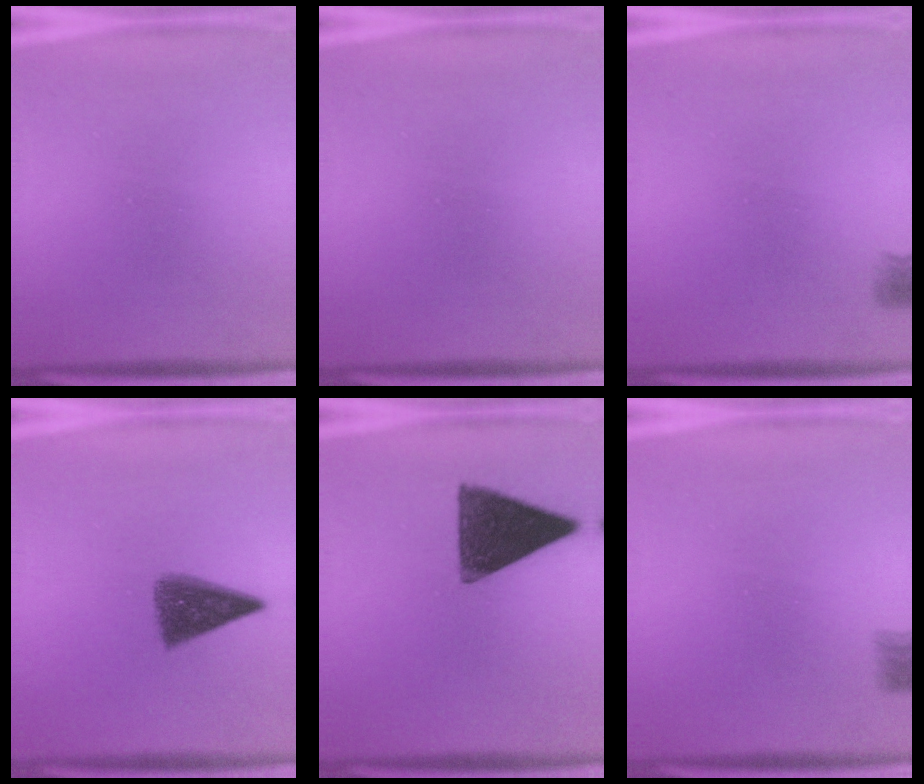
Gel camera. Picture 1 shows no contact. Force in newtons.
{"total": 0.0}
{"total": 2.9}
{"total": 7.9}
{"total": 13.7}
{"total": 2.1}